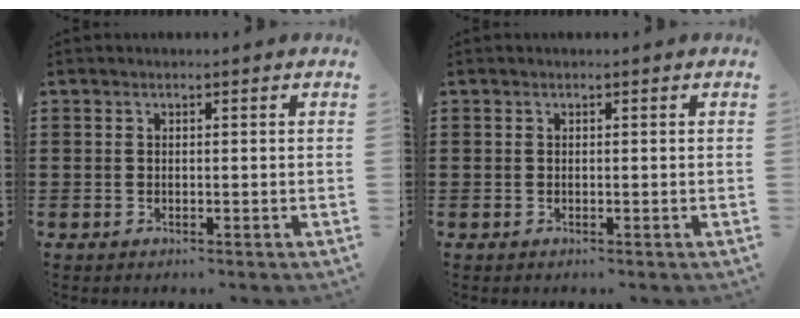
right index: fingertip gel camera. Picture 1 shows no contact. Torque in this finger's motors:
{"motor_torque": [0.00, 0.55, 0.00, 0.00]}